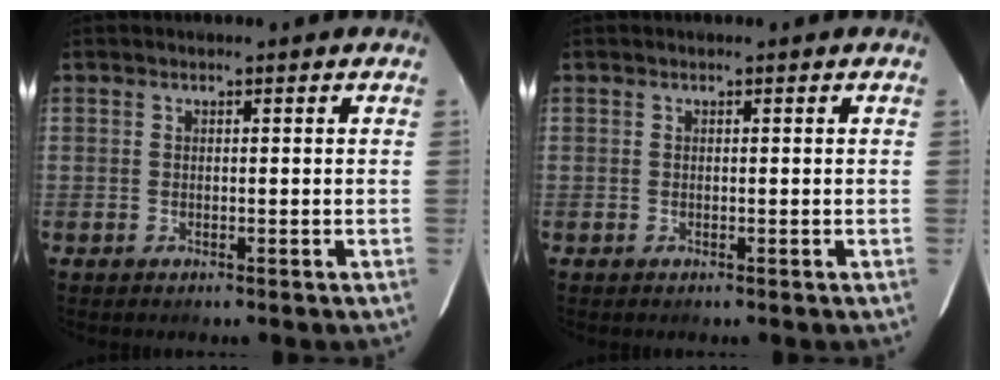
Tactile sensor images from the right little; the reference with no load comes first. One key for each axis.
{"total": 0.0}